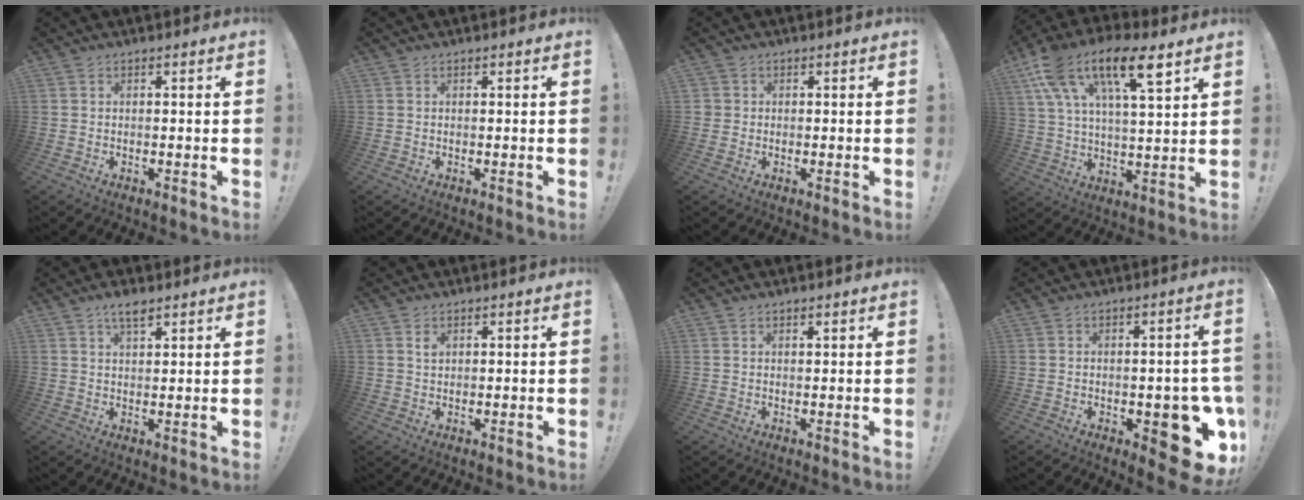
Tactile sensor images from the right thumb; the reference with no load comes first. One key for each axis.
{"total": 0.0}
{"total": 1.5, "fx": 0.3, "fy": 1.5, "fz": 0.2, "tx": -0.010, "ty": 0.005, "tz": 0.007}
{"total": 17.6, "fx": 10.2, "fy": 6.4, "fz": 12.9, "tx": -0.235, "ty": -0.049, "tz": 0.171}
{"total": 4.6, "fx": 3.2, "fy": 1.4, "fz": 3.0, "tx": -0.046, "ty": -0.017, "tz": 0.053}
{"total": 1.5, "fx": 0.8, "fy": 1.0, "fz": 0.7, "tx": -0.002, "ty": -0.004, "tz": 0.012}
{"total": 0.8, "fx": 0.7, "fy": 0.3, "fz": 0.3, "tx": -0.001, "ty": -0.003, "tz": 0.012}
{"total": 12.7, "fx": -4.2, "fy": 6.0, "fz": 10.3, "tx": -0.098, "ty": 0.021, "tz": -0.055}